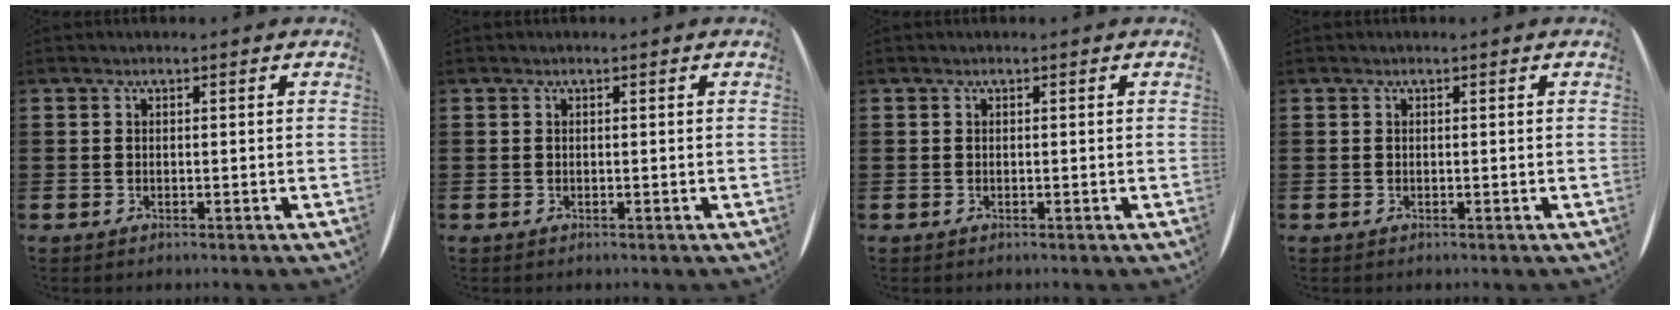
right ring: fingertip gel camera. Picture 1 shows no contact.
{"total": 0.0}
{"total": 0.0}
{"total": 0.0}